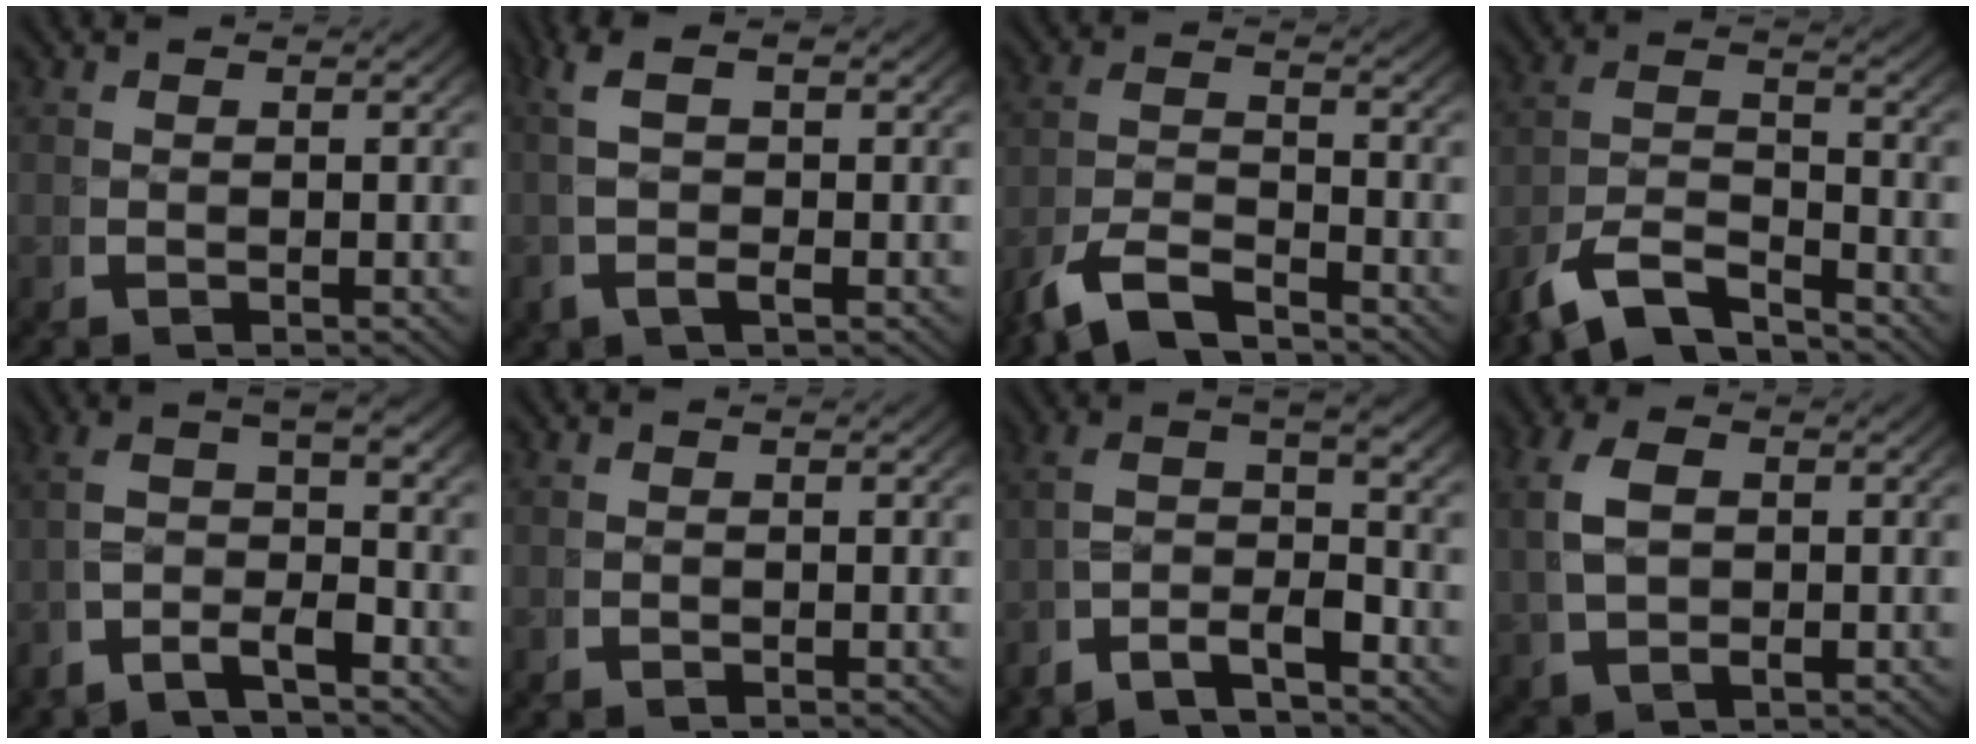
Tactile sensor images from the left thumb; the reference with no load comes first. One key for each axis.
{"total": 3.6, "fx": 0.8, "fy": 1.2, "fz": 3.3, "tx": -0.080, "ty": 0.003, "tz": 0.014}
{"total": 5.5, "fx": -3.5, "fy": 2.5, "fz": 3.4, "tx": -0.070, "ty": -0.014, "tz": -0.062}
{"total": 7.8, "fx": -4.2, "fy": 4.3, "fz": 4.9, "tx": -0.104, "ty": -0.031, "tz": -0.066}
{"total": 5.5, "fx": -0.8, "fy": 2.6, "fz": 4.8, "tx": -0.097, "ty": -0.006, "tz": -0.019}
{"total": 0.0}
{"total": 6.5, "fx": -1.4, "fy": 3.6, "fz": 5.3, "tx": -0.105, "ty": -0.013, "tz": -0.028}
{"total": 4.8, "fx": 0.9, "fy": 3.0, "fz": 3.5, "tx": -0.082, "ty": -0.002, "tz": 0.024}